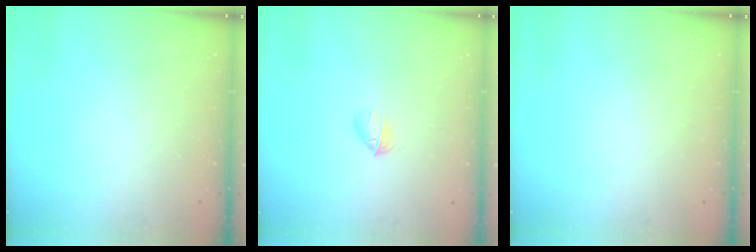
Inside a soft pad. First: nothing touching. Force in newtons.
{"total": 3.1, "press": 2.9, "slide": 0.8}
{"total": 0.0}